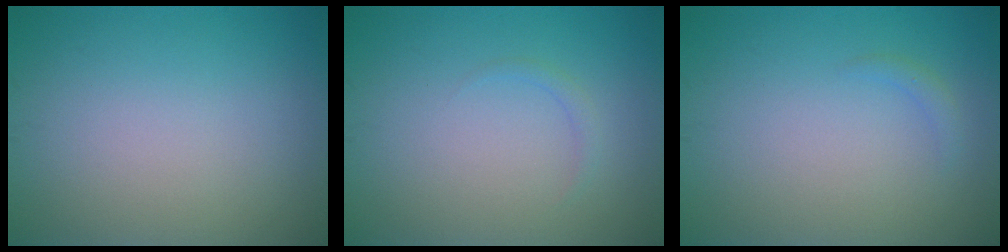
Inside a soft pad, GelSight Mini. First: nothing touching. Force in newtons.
{"total": 0.8, "press": 0.8, "slide": 0.1}
{"total": 0.8, "press": 0.8, "slide": 0.1}